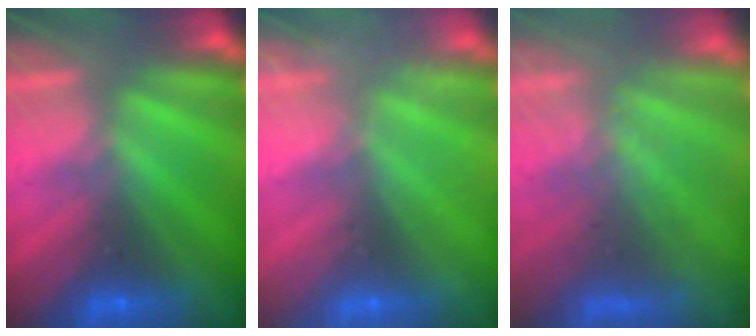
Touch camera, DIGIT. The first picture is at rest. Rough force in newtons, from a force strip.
{"total": 2.3}
{"total": 7.7}